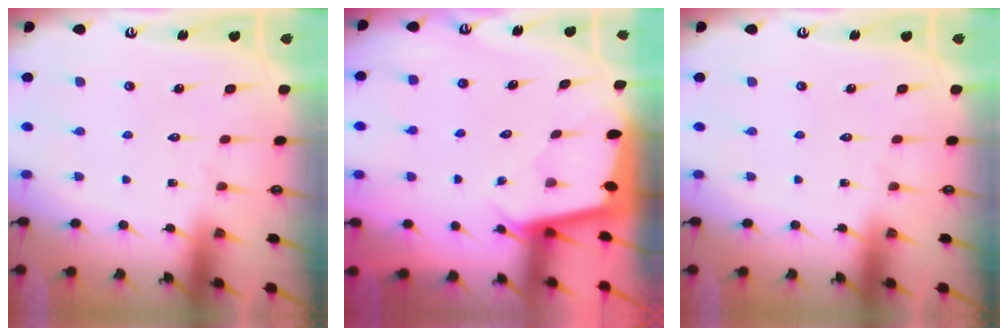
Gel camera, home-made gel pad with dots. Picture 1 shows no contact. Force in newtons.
{"total": 1.7, "press": 1.7, "slide": 0.1}
{"total": 0.0}